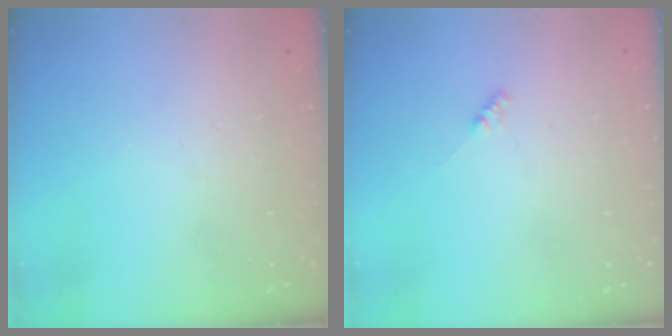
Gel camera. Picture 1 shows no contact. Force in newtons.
{"total": 2.0, "press": 1.9, "slide": 0.5}